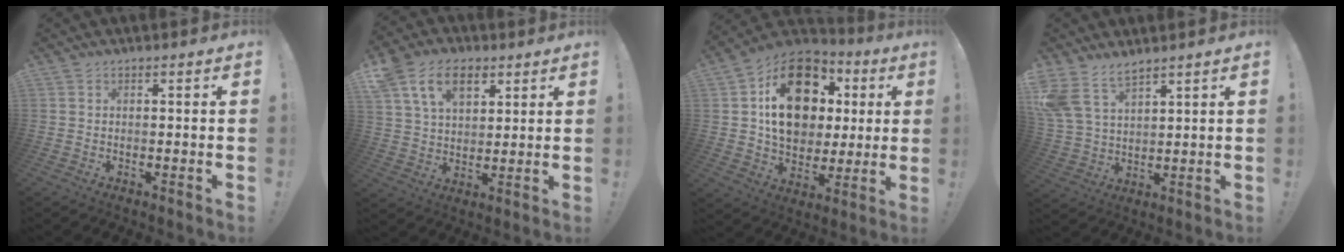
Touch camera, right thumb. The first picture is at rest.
{"total": 14.7, "force": [7.3, 9.7, 8.3], "torque": [-0.136, -0.014, 0.140]}
{"total": 20.7, "force": [5.7, 15.6, 12.5], "torque": [-0.181, -0.002, 0.116]}
{"total": 9.6, "force": [7.5, 4.6, 3.8], "torque": [-0.082, -0.034, 0.152]}